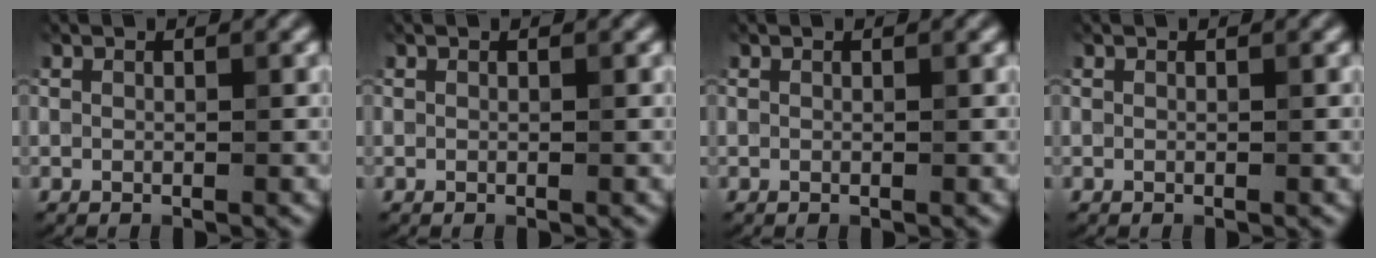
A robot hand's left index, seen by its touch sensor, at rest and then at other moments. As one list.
[{"total": 0.0}, {"total": 0.0}, {"total": 0.0}]